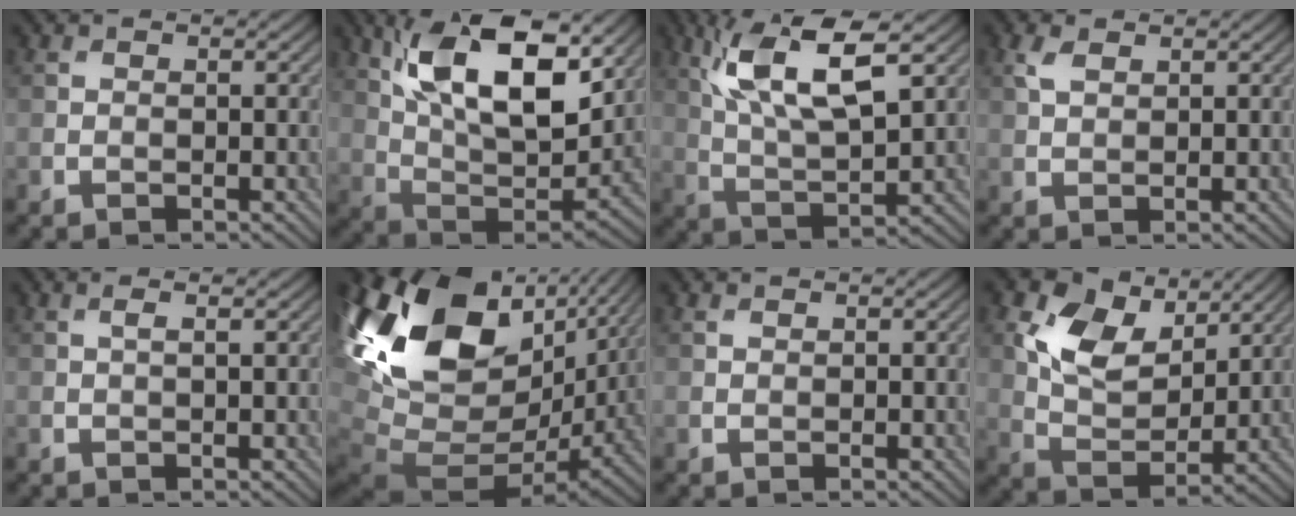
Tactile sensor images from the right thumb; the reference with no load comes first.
{"total": 16.7, "force": [7.8, 7.8, 12.5], "torque": [-0.246, -0.001, 0.136]}
{"total": 12.5, "force": [5.3, 4.4, 10.5], "torque": [-0.216, 0.009, 0.100]}
{"total": 2.3, "force": [1.2, 1.3, 1.5], "torque": [-0.042, 0.004, 0.026]}
{"total": 1.1, "force": [0.4, 0.1, 1.0], "torque": [-0.022, 0.005, 0.007]}
{"total": 20.8, "force": [4.6, 13.3, 15.3], "torque": [-0.323, -0.032, 0.129]}
{"total": 0.6, "force": [0.5, 0.2, 0.2], "torque": [-0.007, 0.001, 0.013]}
{"total": 10.3, "force": [4.7, 6.2, 6.7], "torque": [-0.145, 0.006, 0.084]}